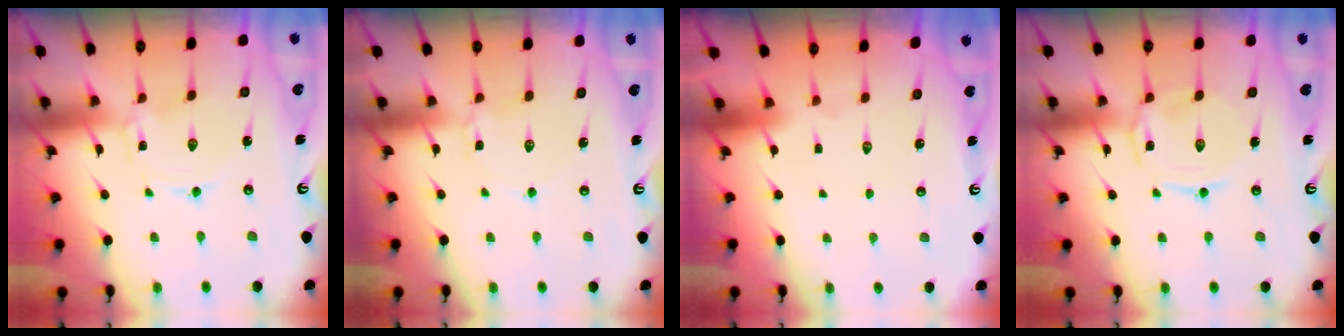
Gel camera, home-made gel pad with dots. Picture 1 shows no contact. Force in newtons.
{"total": 2.0, "press": 2.0, "slide": 0.3}
{"total": 1.4, "press": 1.4, "slide": 0.2}
{"total": 2.1, "press": 2.0, "slide": 0.6}